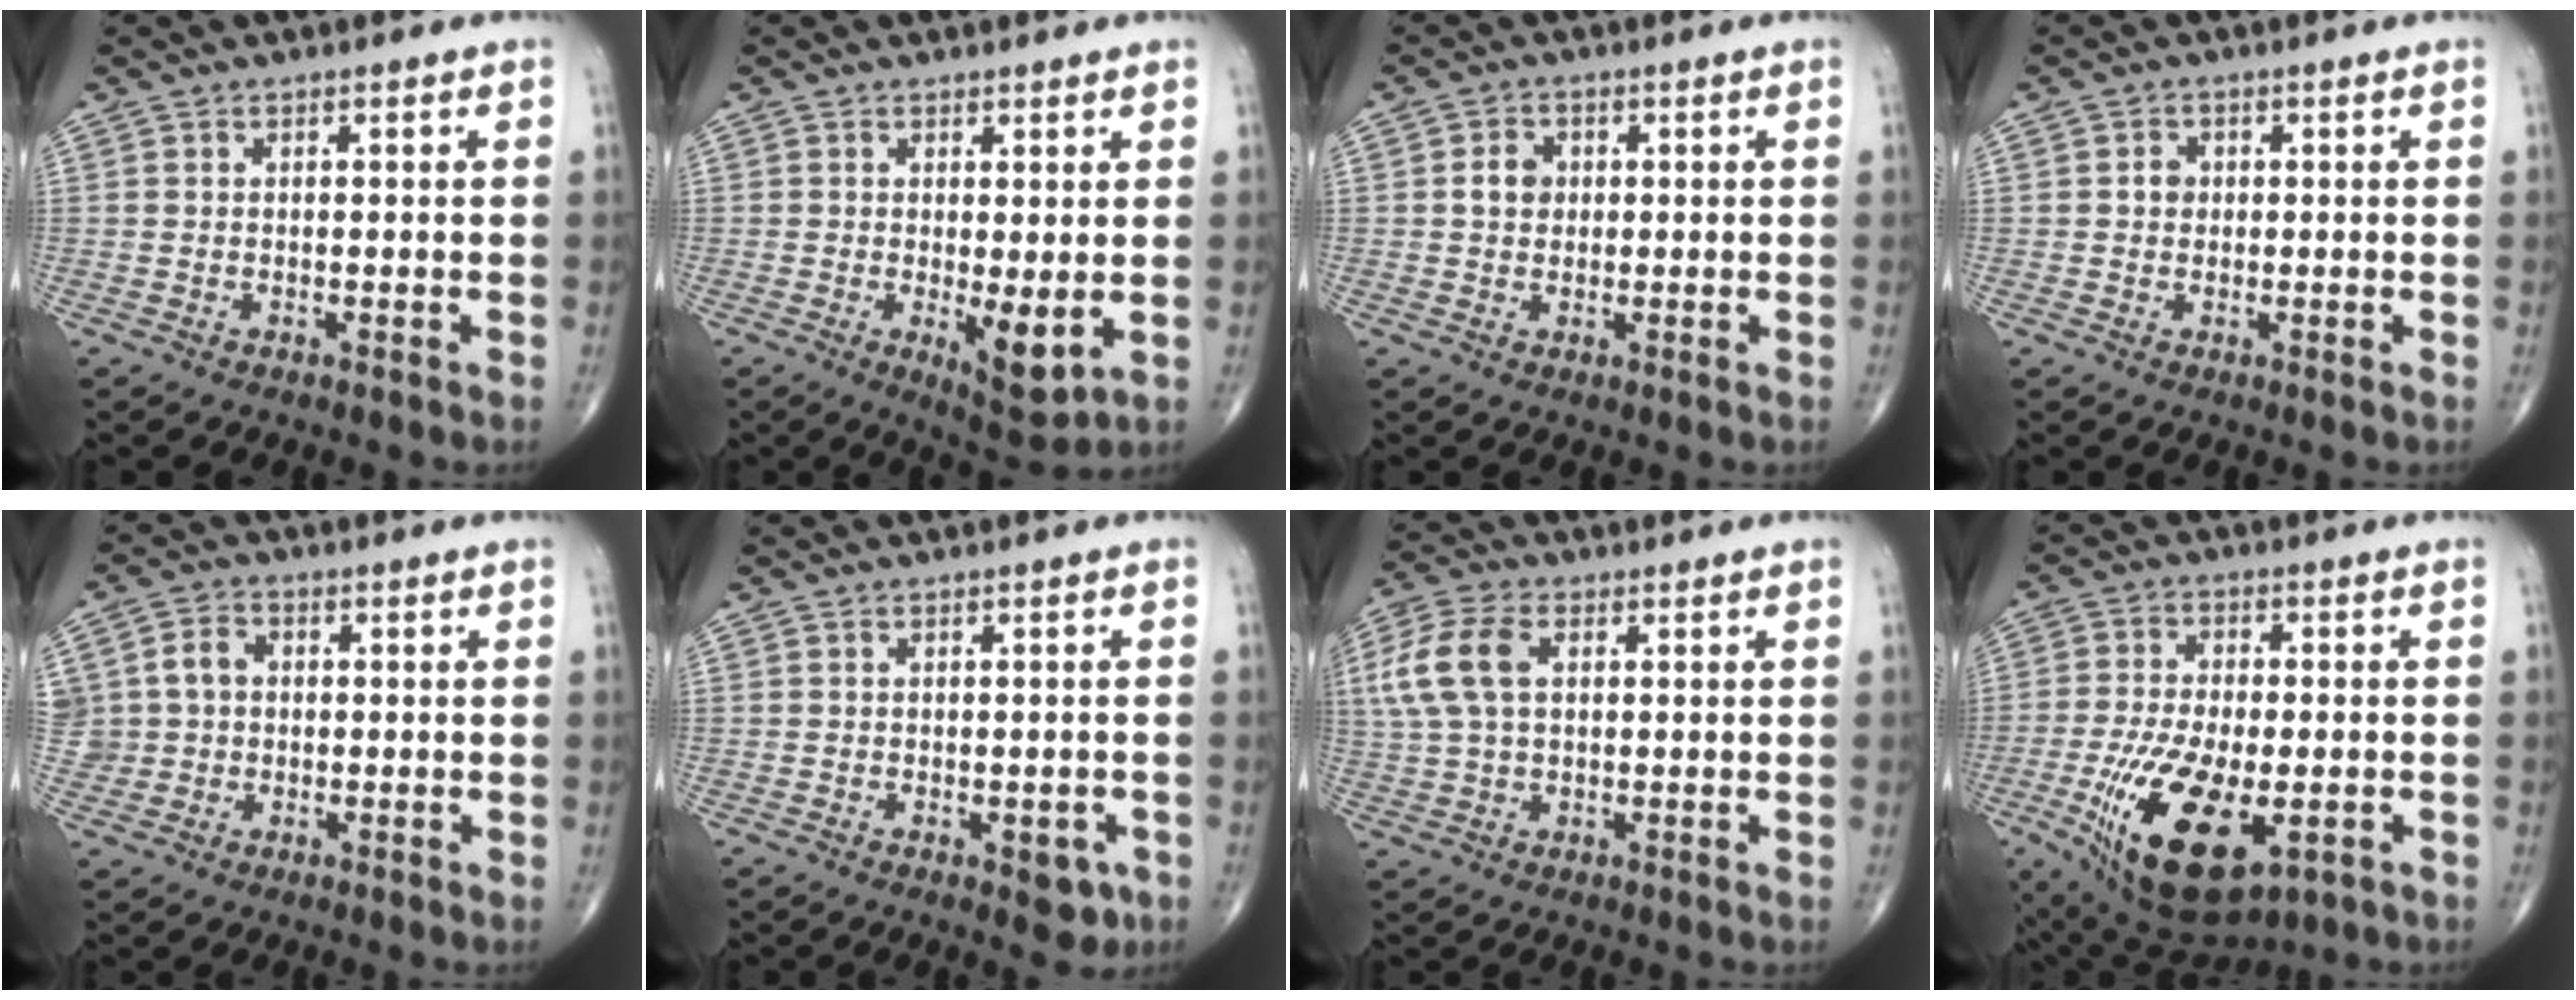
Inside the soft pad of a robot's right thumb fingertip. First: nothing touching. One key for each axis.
{"total": 6.2, "fx": -0.8, "fy": 2.3, "fz": 5.7, "tx": -0.083, "ty": -0.020, "tz": -0.004}
{"total": 3.5, "fx": 0.4, "fy": 2.9, "fz": 1.8, "tx": -0.019, "ty": 0.005, "tz": 0.004}
{"total": 1.9, "fx": 0.1, "fy": 1.7, "fz": 0.8, "tx": -0.002, "ty": 0.004, "tz": 0.000}
{"total": 6.2, "fx": 0.7, "fy": 5.4, "fz": 2.8, "tx": -0.037, "ty": 0.015, "tz": 0.013}
{"total": 3.9, "fx": -1.5, "fy": 2.1, "fz": 2.9, "tx": -0.013, "ty": 0.000, "tz": -0.015}
{"total": 9.9, "fx": 2.2, "fy": 5.9, "fz": 7.7, "tx": -0.181, "ty": 0.015, "tz": 0.042}
{"total": 18.3, "fx": -5.9, "fy": 8.6, "fz": 15.1, "tx": -0.285, "ty": -0.005, "tz": -0.081}